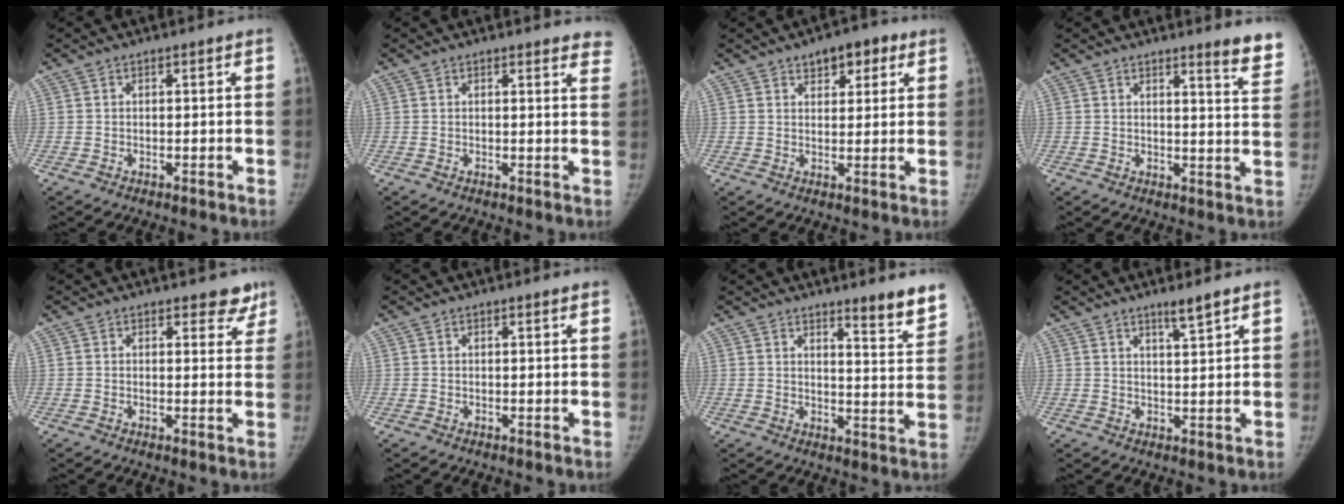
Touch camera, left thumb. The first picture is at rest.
{"total": 5.6, "force": [5.2, 1.5, 1.3], "torque": [0.016, -0.023, 0.032]}
{"total": 6.3, "force": [3.4, 3.5, 3.9], "torque": [-0.018, -0.010, 0.043]}
{"total": 7.2, "force": [6.1, 0.5, 3.9], "torque": [-0.031, -0.045, 0.057]}
{"total": 4.0, "force": [3.2, 2.1, 1.0], "torque": [0.030, -0.018, 0.026]}
{"total": 0.7, "force": [0.6, 0.0, 0.3], "torque": [-0.008, 0.000, 0.007]}
{"total": 7.8, "force": [6.3, 0.8, 4.5], "torque": [-0.041, -0.053, 0.081]}
{"total": 3.3, "force": [2.5, 0.0, 2.2], "torque": [-0.032, -0.020, 0.044]}